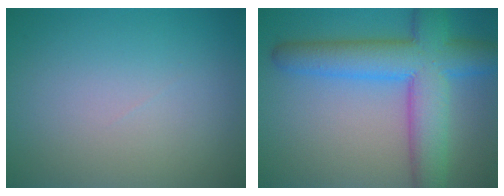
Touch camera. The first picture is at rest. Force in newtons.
{"total": 9.2, "press": 9.2, "slide": 0.2}